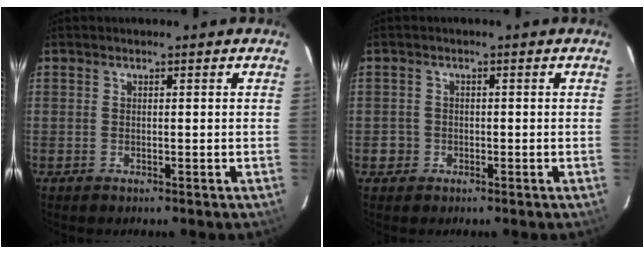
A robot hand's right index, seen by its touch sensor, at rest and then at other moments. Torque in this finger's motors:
{"motor_torque": [-0.15, -0.06, -0.75, -0.21]}